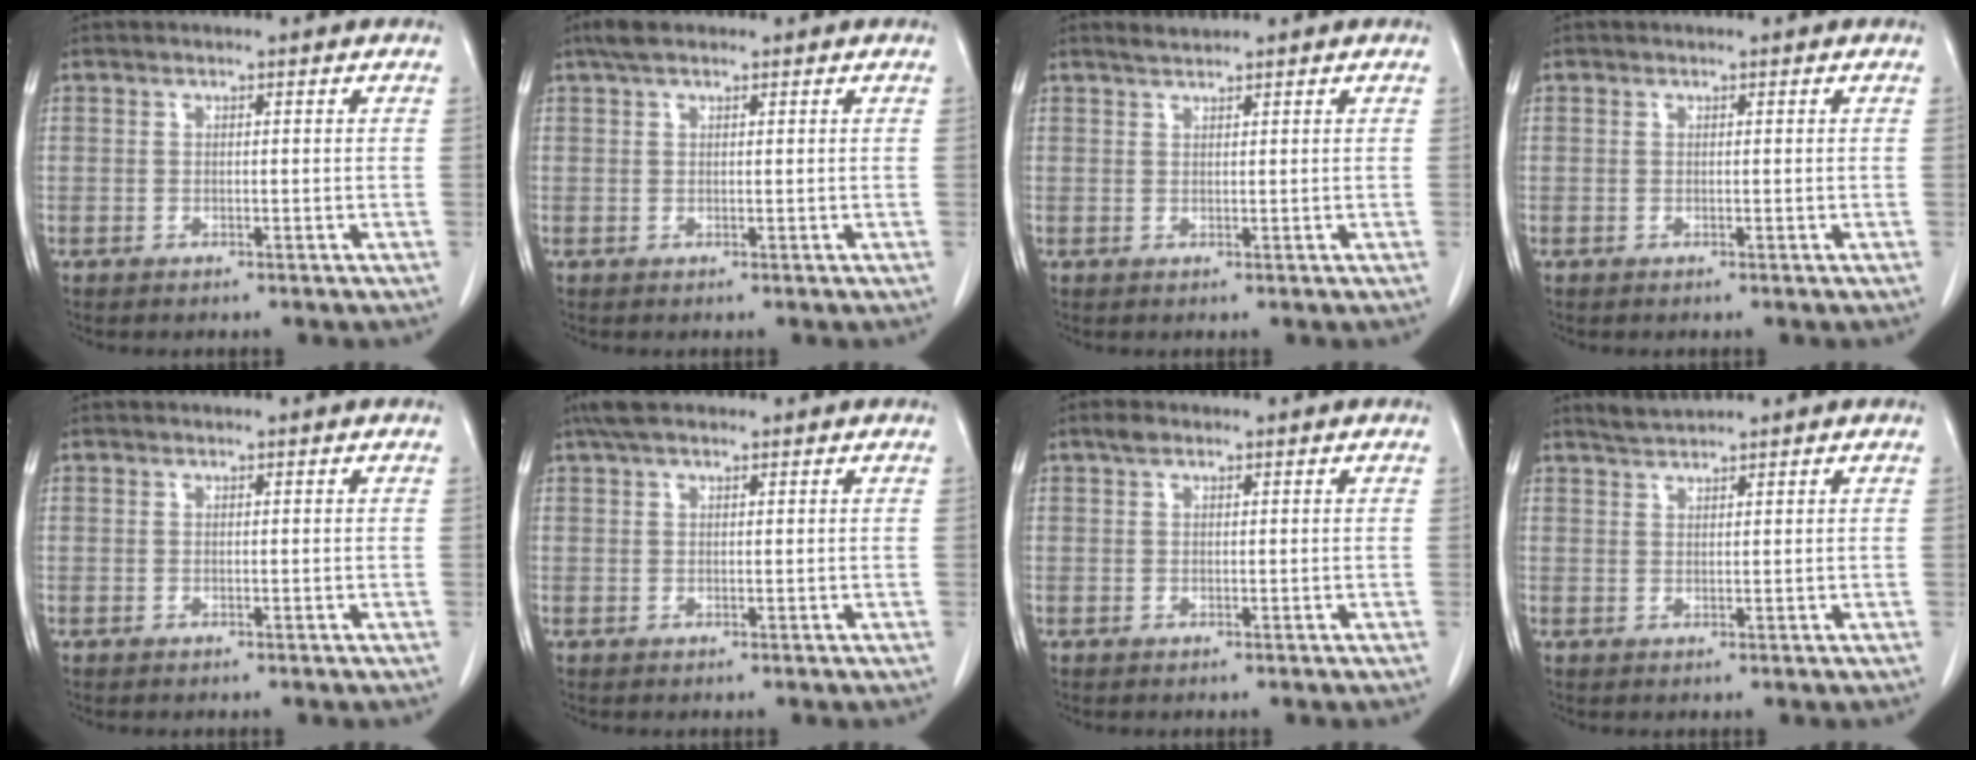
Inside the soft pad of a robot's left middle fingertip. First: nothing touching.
{"total": 2.6, "force": [1.9, 1.2, 1.5], "torque": [-0.031, 0.017, 0.033]}
{"total": 1.1, "force": [1.1, -0.1, 0.1], "torque": [-0.007, 0.002, 0.024]}
{"total": 0.0}
{"total": 0.0}
{"total": 3.7, "force": [2.7, 1.5, 2.0], "torque": [-0.044, 0.023, 0.049]}
{"total": 1.1, "force": [0.7, 0.6, 0.5], "torque": [-0.014, 0.010, 0.012]}
{"total": 2.2, "force": [2.2, -0.4, -0.1], "torque": [-0.005, 0.002, 0.049]}